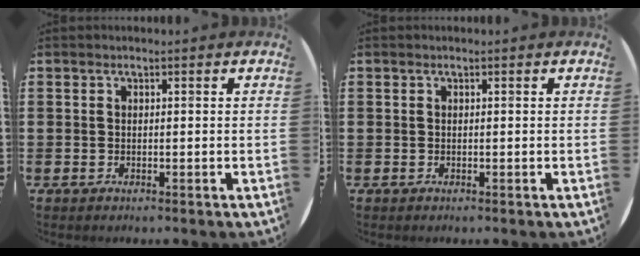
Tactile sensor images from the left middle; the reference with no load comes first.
{"total": 0.0}